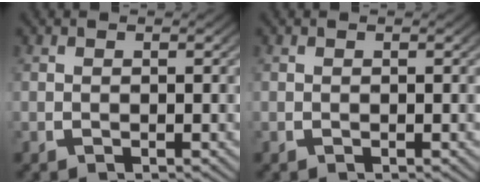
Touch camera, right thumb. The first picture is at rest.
{"total": 0.0}